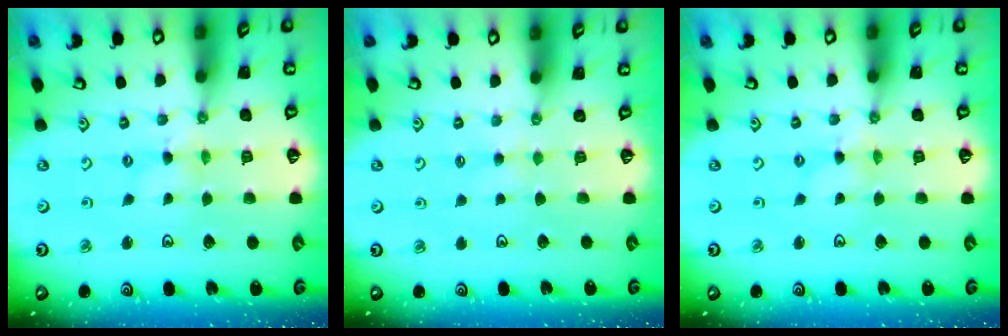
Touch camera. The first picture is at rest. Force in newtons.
{"total": 1.9, "press": 1.9, "slide": 0.3}
{"total": 1.9, "press": 1.9, "slide": 0.3}